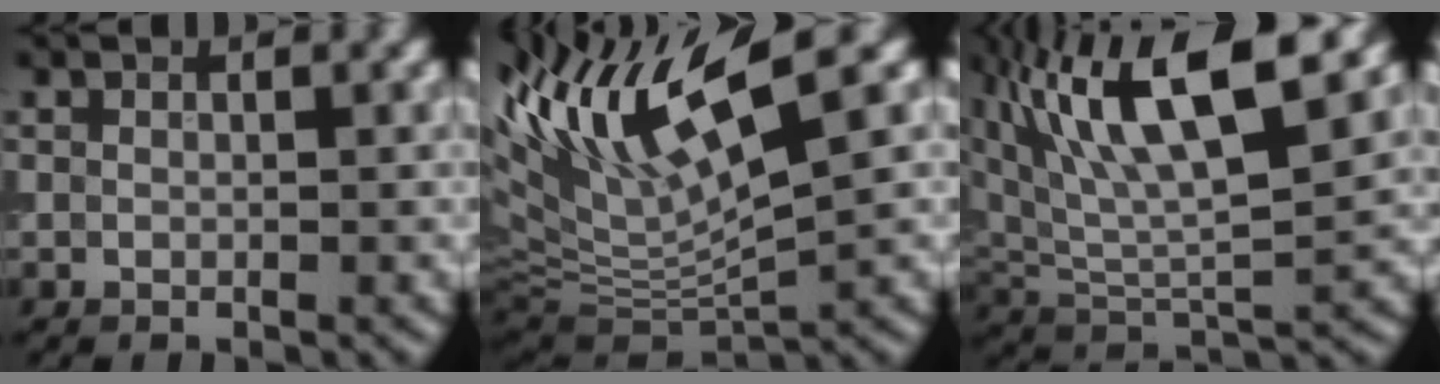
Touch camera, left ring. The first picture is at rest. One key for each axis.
{"total": 10.7, "fx": 4.6, "fy": 2.5, "fz": 9.4, "tx": -0.171, "ty": 0.014, "tz": 0.087}
{"total": 12.1, "fx": 5.6, "fy": 4.4, "fz": 9.7, "tx": -0.169, "ty": 0.017, "tz": 0.095}